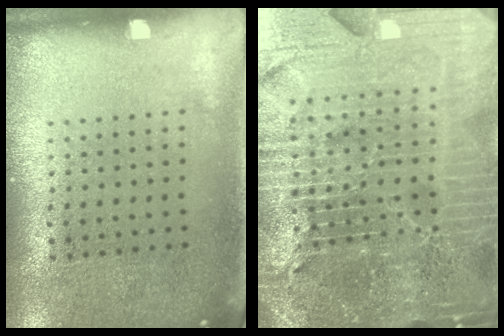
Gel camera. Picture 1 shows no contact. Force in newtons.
{"total": 7.1, "press": 6.2, "slide": 3.6}